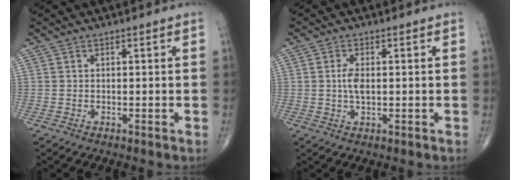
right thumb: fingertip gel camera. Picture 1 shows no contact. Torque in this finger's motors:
{"motor_torque": [0.89, 0.73, 0.21, -0.43, 0.01]}